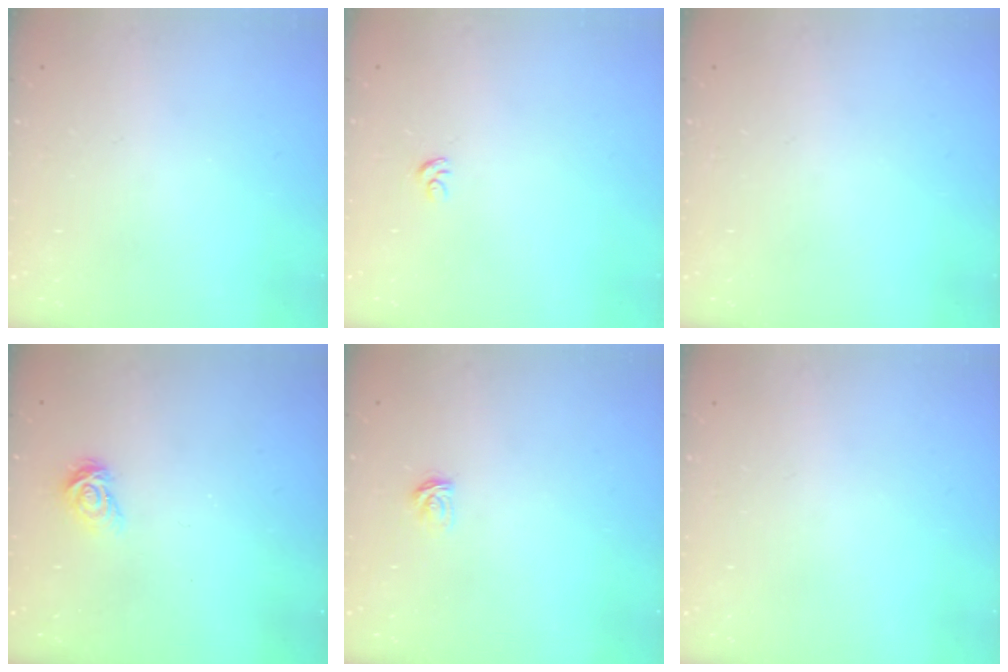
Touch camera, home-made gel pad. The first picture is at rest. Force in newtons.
{"total": 2.4, "press": 2.4, "slide": 0.1}
{"total": 0.0}
{"total": 3.8, "press": 3.8, "slide": 0.4}
{"total": 3.1, "press": 3.1, "slide": 0.4}
{"total": 0.0}